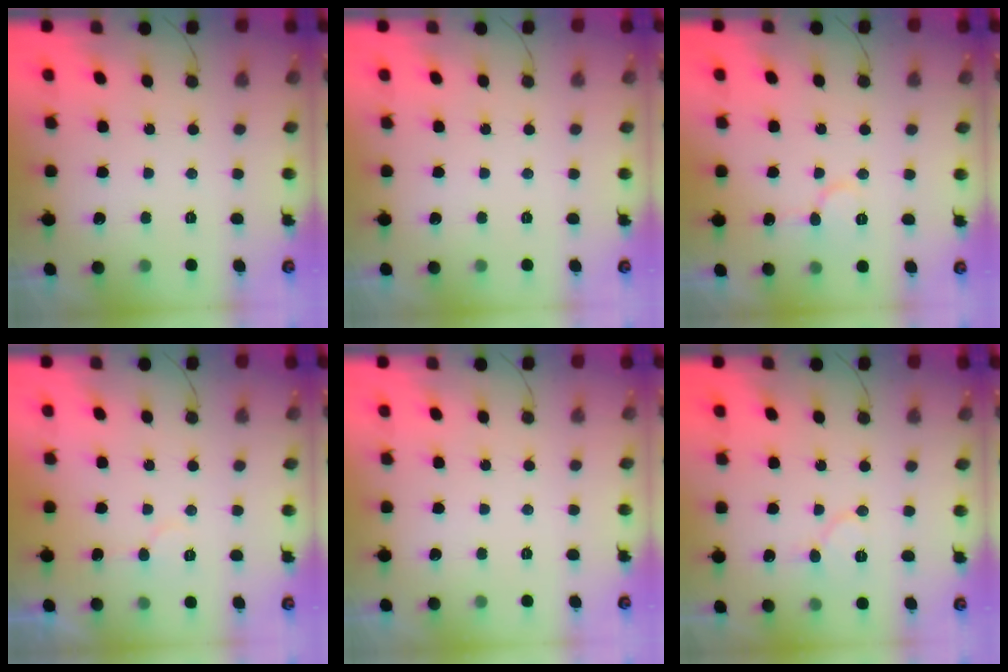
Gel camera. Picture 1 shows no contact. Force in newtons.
{"total": 0.0}
{"total": 6.5, "press": 6.5, "slide": 0.8}
{"total": 4.9, "press": 4.9, "slide": 0.3}
{"total": 0.0}
{"total": 6.5, "press": 6.5, "slide": 0.7}